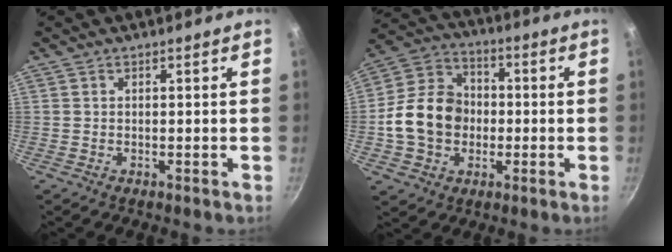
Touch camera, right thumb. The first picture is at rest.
{"total": 14.5, "force": [-1.5, 11.7, 8.3], "torque": [-0.120, 0.028, -0.040]}